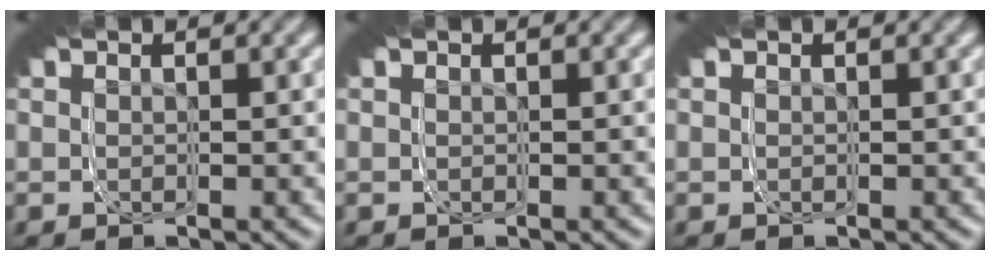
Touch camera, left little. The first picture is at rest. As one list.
[{"total": 0.0}, {"total": 0.0}]